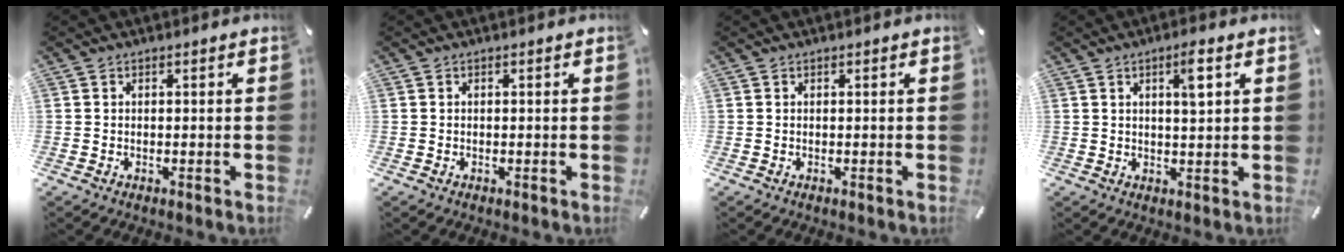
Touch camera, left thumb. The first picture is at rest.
{"total": 0.0}
{"total": 0.0}
{"total": 4.9, "force": [1.9, 0.9, 4.4], "torque": [-0.074, -0.004, 0.026]}